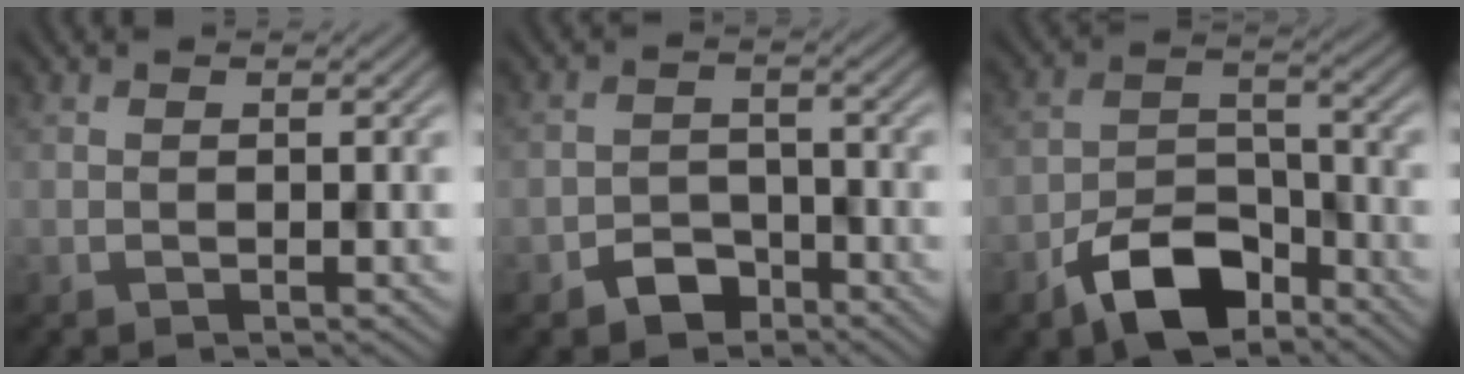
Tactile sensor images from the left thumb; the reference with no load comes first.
{"total": 3.8, "force": [-2.7, 2.3, 1.5], "torque": [-0.023, 0.000, -0.056]}
{"total": 9.7, "force": [-6.3, 4.7, 5.6], "torque": [-0.097, -0.003, -0.129]}